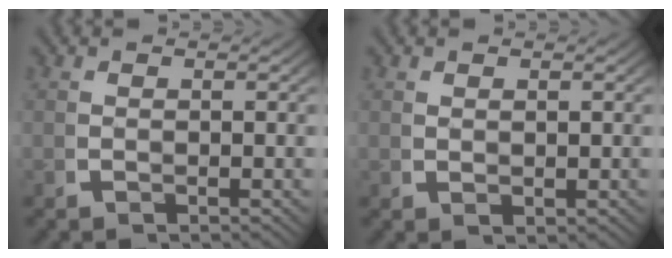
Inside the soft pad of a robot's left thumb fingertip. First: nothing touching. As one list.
[{"total": 0.8, "force": [0.6, 0.3, 0.4], "torque": [-0.001, -0.002, 0.017]}]